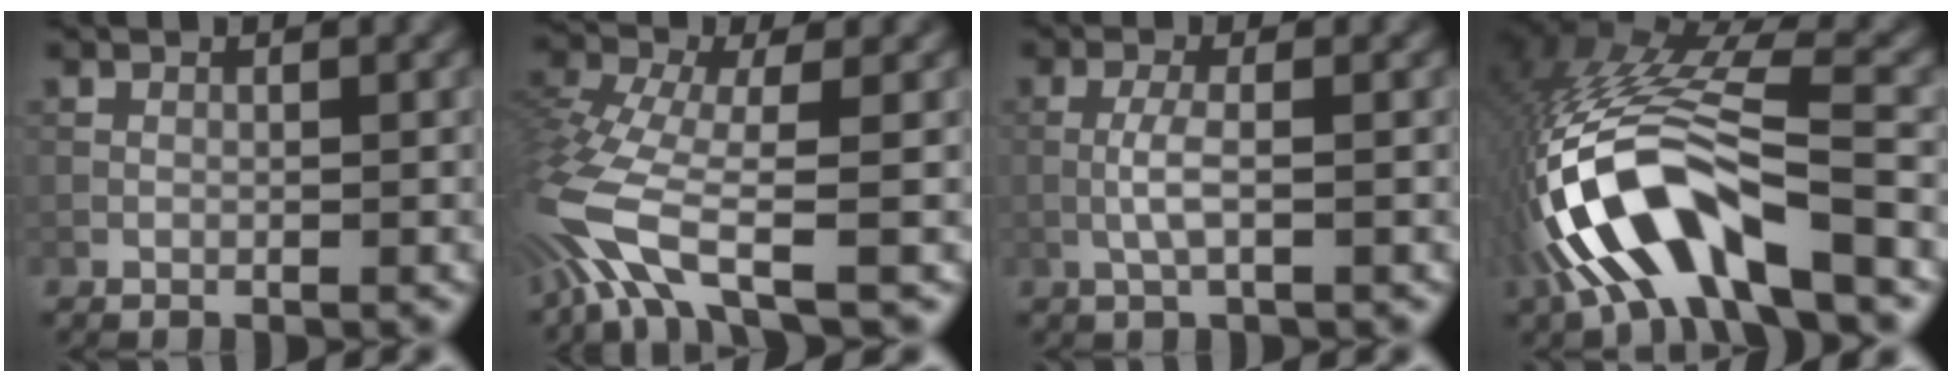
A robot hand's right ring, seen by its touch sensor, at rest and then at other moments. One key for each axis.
{"total": 8.4, "fx": -4.5, "fy": 2.7, "fz": 6.6, "tx": -0.157, "ty": -0.004, "tz": -0.099}
{"total": 2.0, "fx": -0.5, "fy": 0.3, "fz": 1.9, "tx": -0.041, "ty": 0.004, "tz": -0.014}
{"total": 12.3, "fx": -5.4, "fy": 4.3, "fz": 10.2, "tx": -0.214, "ty": 0.005, "tz": -0.096}